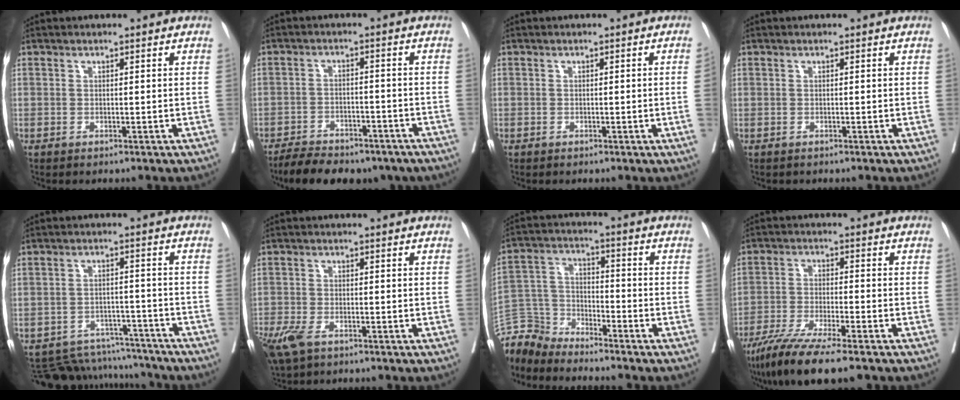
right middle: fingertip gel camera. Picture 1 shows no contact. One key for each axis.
{"total": 13.4, "fx": -10.8, "fy": 5.3, "fz": 5.9, "tx": -0.098, "ty": 0.006, "tz": -0.148}
{"total": 1.2, "fx": -0.3, "fy": -0.2, "fz": 1.1, "tx": -0.015, "ty": 0.004, "tz": -0.004}
{"total": 0.5, "fx": -0.3, "fy": 0.4, "fz": -0.1, "tx": -0.005, "ty": 0.004, "tz": -0.006}
{"total": 12.0, "fx": -11.4, "fy": 3.4, "fz": 0.8, "tx": -0.015, "ty": 0.016, "tz": -0.157}
{"total": 8.2, "fx": -5.2, "fy": 3.8, "fz": 5.2, "tx": -0.118, "ty": -0.018, "tz": -0.090}
{"total": 8.0, "fx": -7.9, "fy": 0.8, "fz": -0.6, "tx": 0.006, "ty": 0.015, "tz": -0.160}
{"total": 11.0, "fx": -8.4, "fy": 0.5, "fz": 7.1, "tx": -0.117, "ty": -0.030, "tz": -0.141}